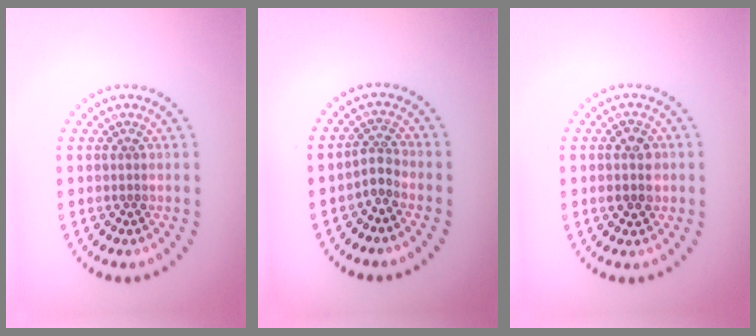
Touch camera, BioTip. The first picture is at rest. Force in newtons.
{"total": 1.8, "press": 1.2, "slide": 1.4}
{"total": 2.8, "press": 2.8, "slide": 0.0}